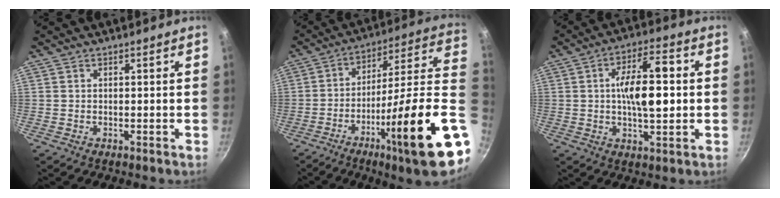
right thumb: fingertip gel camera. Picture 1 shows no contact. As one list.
[{"total": 25.2, "force": [-6.9, 3.4, 24.0], "torque": [-0.329, 0.019, -0.112]}, {"total": 12.2, "force": [0.5, 4.9, 11.2], "torque": [-0.163, 0.015, 0.003]}]